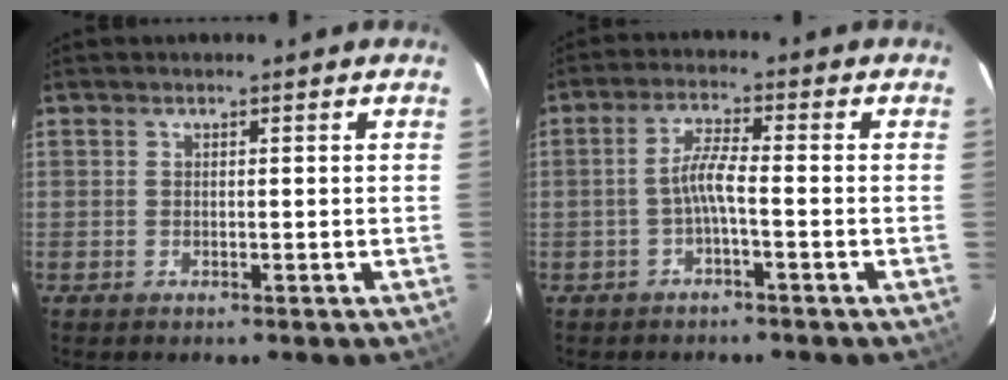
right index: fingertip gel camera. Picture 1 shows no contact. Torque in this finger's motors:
{"motor_torque": [0.75, -0.24, 0.35, 0.11]}